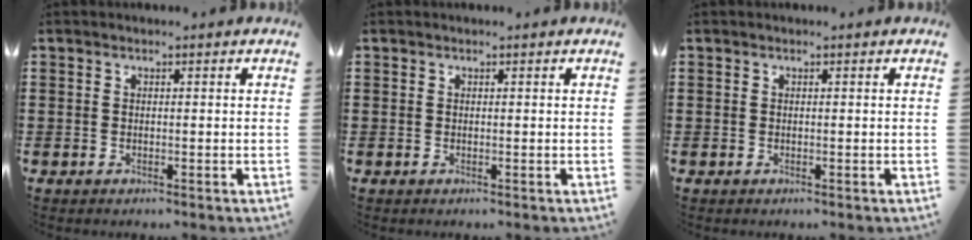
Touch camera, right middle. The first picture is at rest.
{"total": 0.0}
{"total": 0.0}